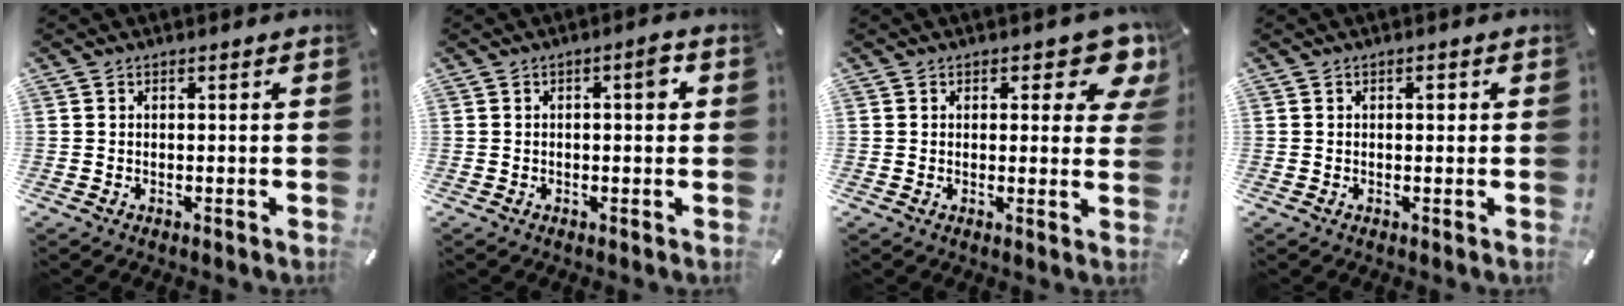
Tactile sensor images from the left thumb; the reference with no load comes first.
{"total": 3.9, "force": [0.6, 1.4, 3.6], "torque": [-0.048, 0.003, 0.001]}
{"total": 7.4, "force": [4.0, 3.6, 5.0], "torque": [-0.041, -0.025, 0.061]}
{"total": 1.5, "force": [0.4, 0.9, 1.1], "torque": [-0.014, 0.003, 0.003]}